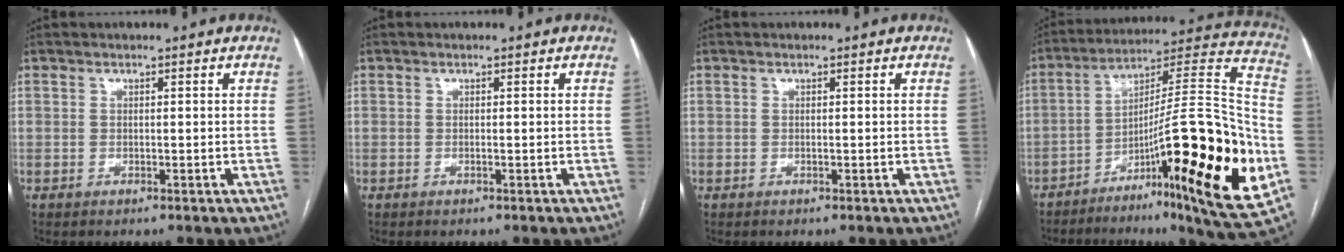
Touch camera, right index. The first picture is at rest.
{"total": 0.0}
{"total": 0.0}
{"total": 29.6, "force": [-9.5, 3.2, 27.9], "torque": [-0.361, 0.004, -0.144]}